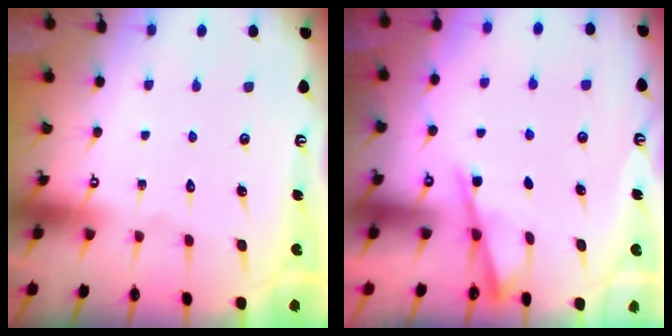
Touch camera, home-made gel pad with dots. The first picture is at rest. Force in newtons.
{"total": 2.9, "press": 2.8, "slide": 0.4}